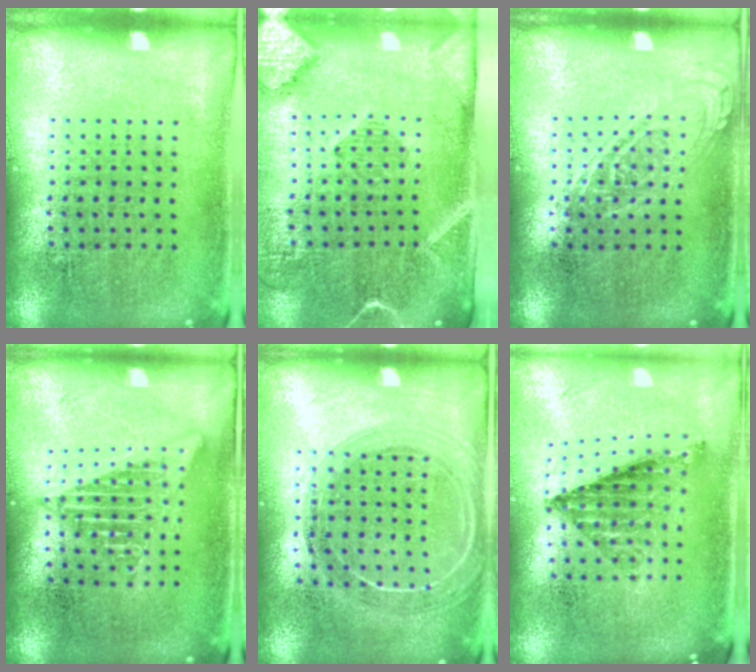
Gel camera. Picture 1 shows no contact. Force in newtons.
{"total": 2.9, "press": 2.1, "slide": 2.0}
{"total": 1.0, "press": 1.0, "slide": 0.1}
{"total": 2.6, "press": 2.6, "slide": 0.3}
{"total": 1.7, "press": 1.6, "slide": 0.5}
{"total": 0.9, "press": 0.9, "slide": 0.2}